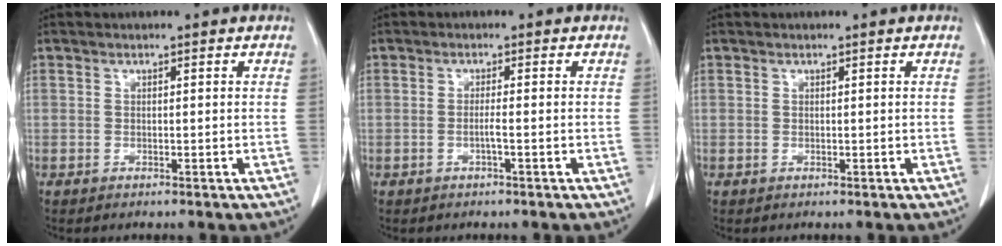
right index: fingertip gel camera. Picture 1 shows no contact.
{"total": 1.6, "force": [-0.6, 0.0, 1.5], "torque": [-0.027, 0.001, -0.010]}
{"total": 0.0}